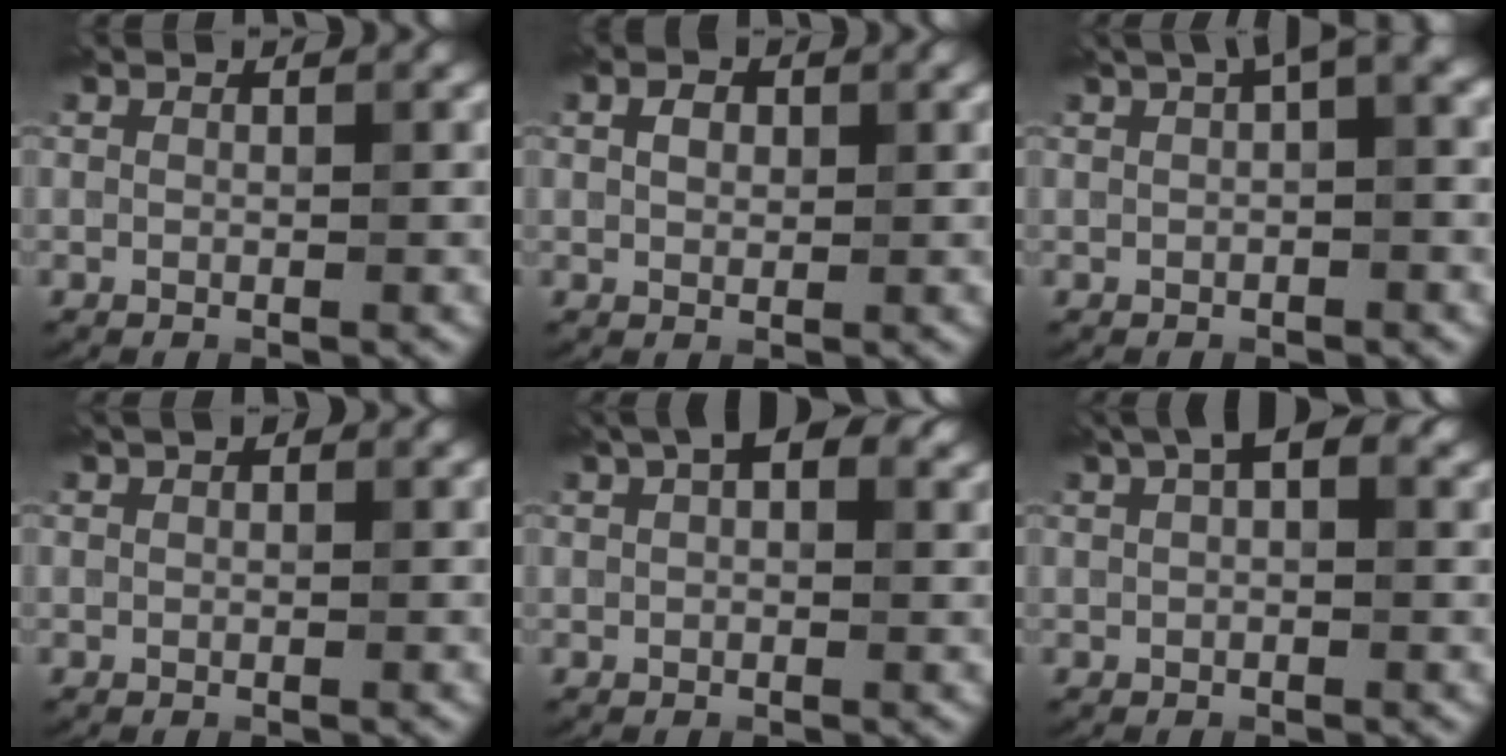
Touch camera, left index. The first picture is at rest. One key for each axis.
{"total": 1.6, "fx": 0.3, "fy": 1.1, "fz": 1.1, "tx": -0.023, "ty": 0.004, "tz": 0.005}
{"total": 3.3, "fx": 1.3, "fy": 0.8, "fz": 3.0, "tx": -0.038, "ty": 0.017, "tz": 0.017}
{"total": 1.0, "fx": 0.6, "fy": 0.5, "fz": 0.7, "tx": -0.012, "ty": 0.004, "tz": 0.007}
{"total": 4.6, "fx": 2.3, "fy": 2.4, "fz": 3.3, "tx": -0.039, "ty": 0.018, "tz": 0.025}
{"total": 3.8, "fx": 1.8, "fy": 1.8, "fz": 2.8, "tx": -0.040, "ty": 0.014, "tz": 0.025}